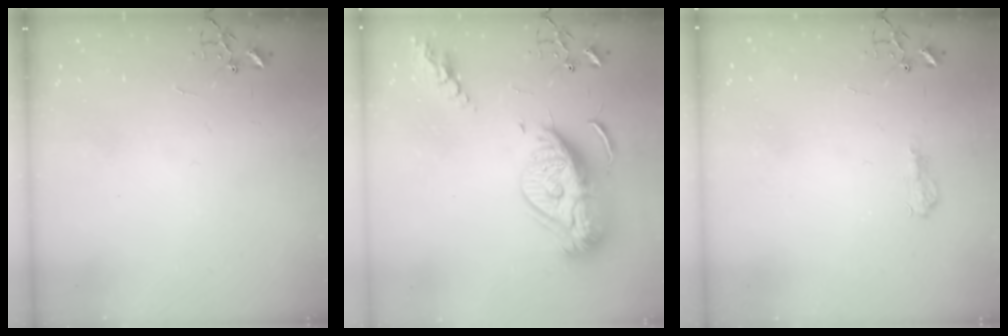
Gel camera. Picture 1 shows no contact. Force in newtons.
{"total": 18.4, "press": 18.3, "slide": 1.7}
{"total": 7.9, "press": 7.8, "slide": 0.8}